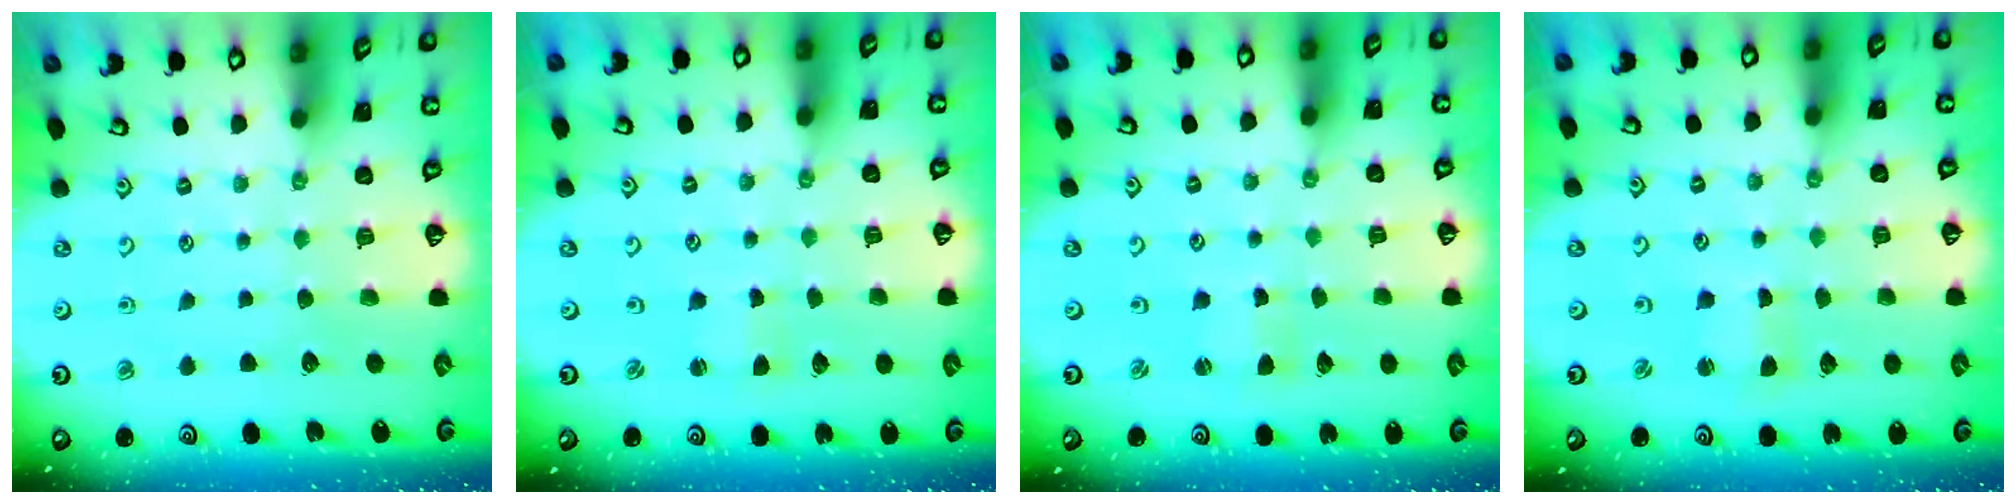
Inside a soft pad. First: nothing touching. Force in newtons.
{"total": 1.9, "press": 1.9, "slide": 0.3}
{"total": 1.5, "press": 1.4, "slide": 0.3}
{"total": 1.6, "press": 1.6, "slide": 0.4}